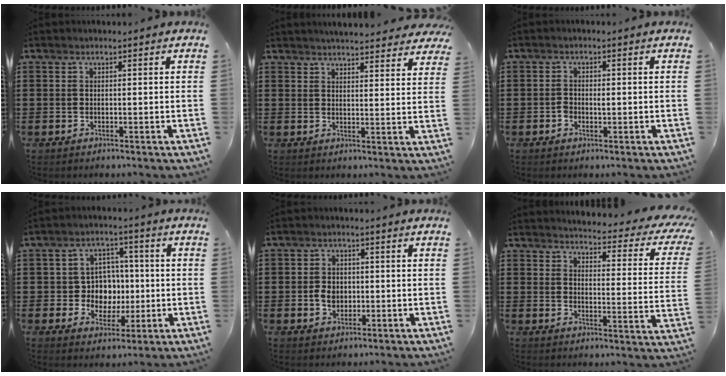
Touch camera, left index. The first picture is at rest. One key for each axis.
{"total": 4.2, "fx": 4.2, "fy": 0.0, "fz": 0.6, "tx": -0.017, "ty": -0.020, "tz": 0.074}
{"total": 1.5, "fx": -0.4, "fy": 1.0, "fz": 1.1, "tx": -0.023, "ty": 0.004, "tz": -0.008}
{"total": 6.7, "fx": -0.1, "fy": 6.1, "fz": 2.8, "tx": -0.061, "ty": 0.011, "tz": -0.003}
{"total": 3.8, "fx": -0.4, "fy": 2.9, "fz": 2.4, "tx": -0.043, "ty": 0.003, "tz": -0.012}
{"total": 3.7, "fx": 3.3, "fy": -0.1, "fz": 1.5, "tx": -0.033, "ty": -0.036, "tz": 0.046}